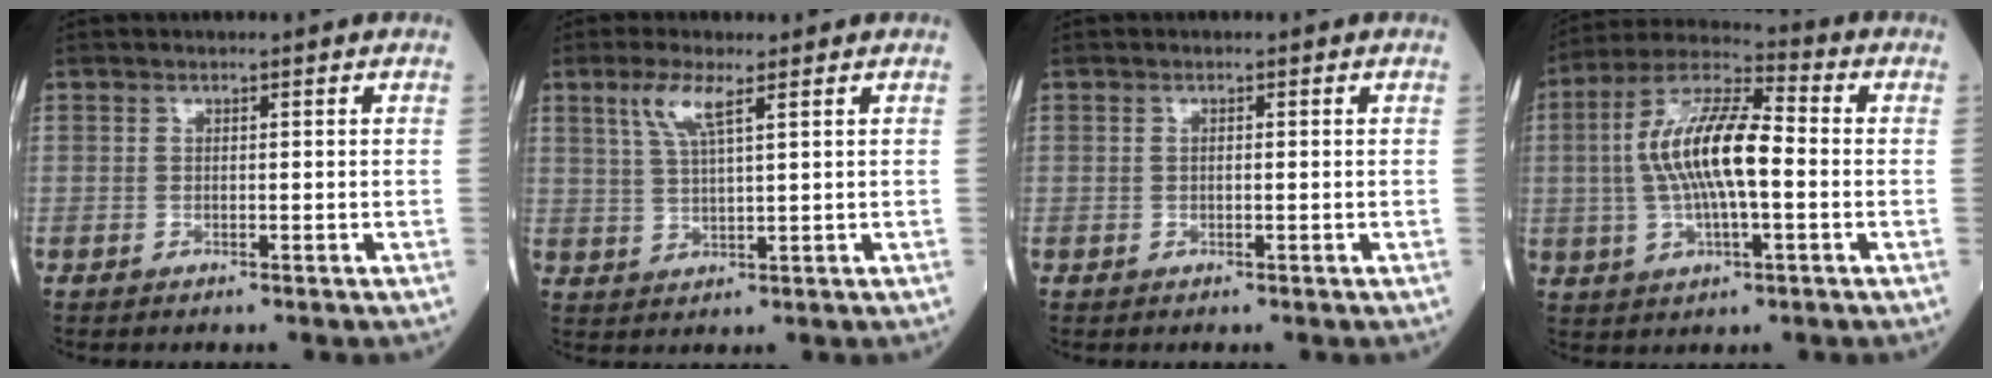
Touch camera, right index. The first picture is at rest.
{"total": 5.0, "force": [2.7, 0.5, 4.1], "torque": [-0.093, 0.004, 0.059]}
{"total": 0.5, "force": [0.1, 0.1, 0.5], "torque": [-0.012, 0.002, 0.003]}
{"total": 13.3, "force": [-0.2, 3.6, 12.9], "torque": [-0.259, 0.018, -0.004]}